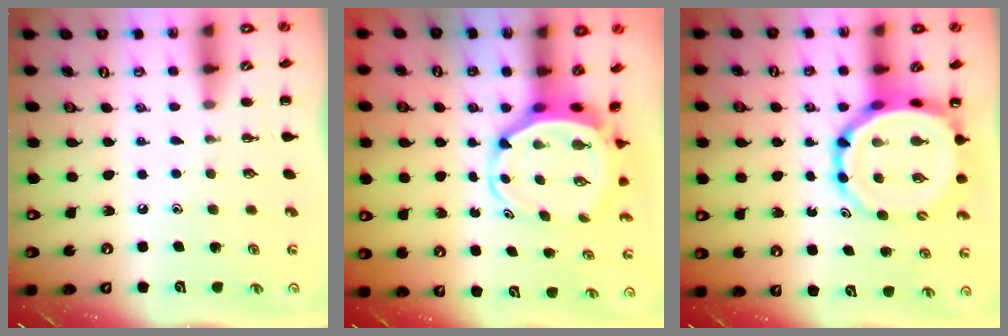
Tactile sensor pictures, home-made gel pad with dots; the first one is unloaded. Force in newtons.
{"total": 5.8, "press": 5.7, "slide": 1.3}
{"total": 11.3, "press": 10.8, "slide": 3.1}